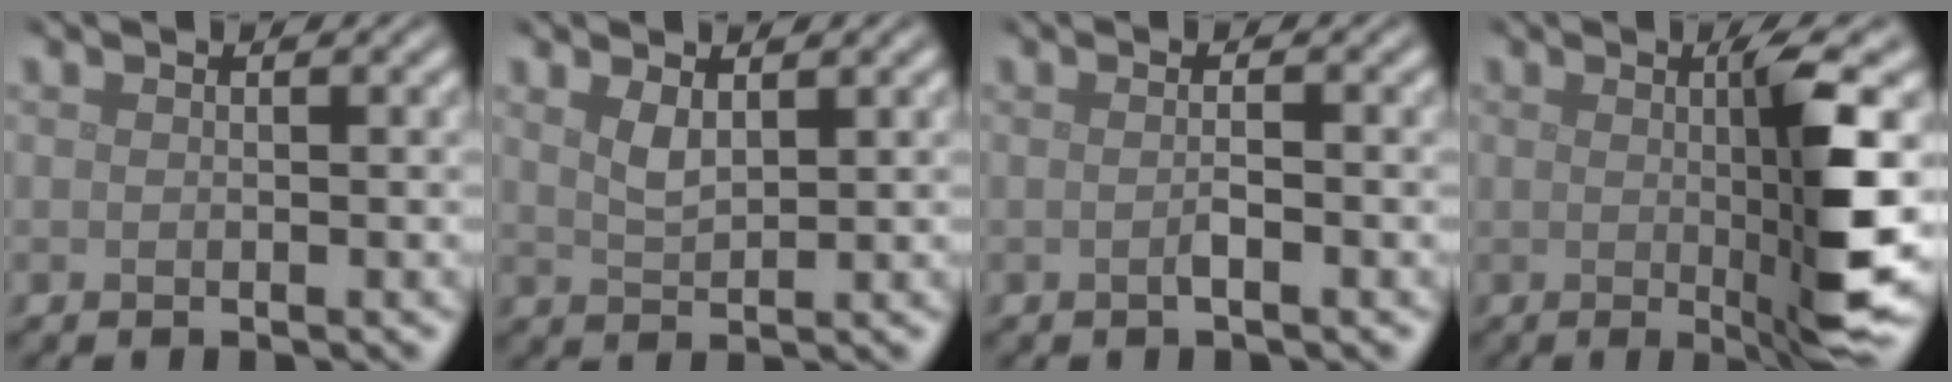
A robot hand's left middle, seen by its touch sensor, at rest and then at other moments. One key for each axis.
{"total": 1.7, "fx": 1.0, "fy": 0.6, "fz": 1.2, "tx": -0.028, "ty": -0.001, "tz": 0.024}
{"total": 1.3, "fx": -0.2, "fy": 0.2, "fz": 1.2, "tx": -0.019, "ty": 0.002, "tz": -0.007}
{"total": 7.5, "fx": 0.0, "fy": 0.7, "fz": 7.5, "tx": -0.122, "ty": -0.006, "tz": 0.010}